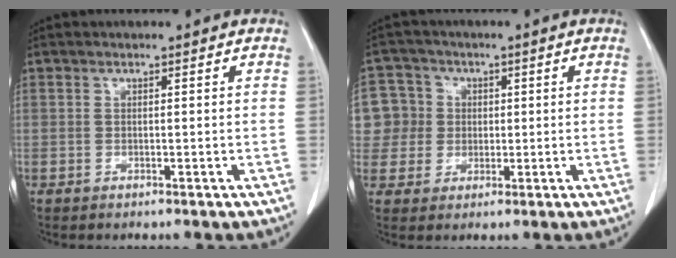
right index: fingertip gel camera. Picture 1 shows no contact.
{"total": 8.4, "force": [1.3, 8.2, 0.7], "torque": [-0.023, 0.032, 0.032]}